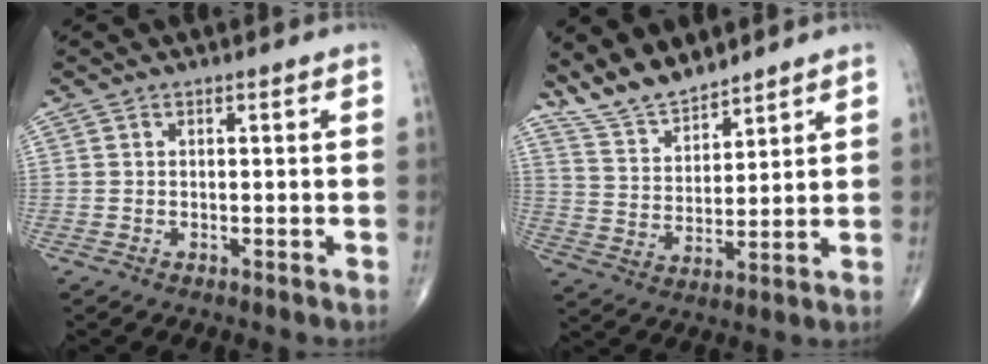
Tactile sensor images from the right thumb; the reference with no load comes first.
{"total": 9.0, "force": [8.2, 2.5, 2.6], "torque": [-0.037, -0.044, 0.165]}